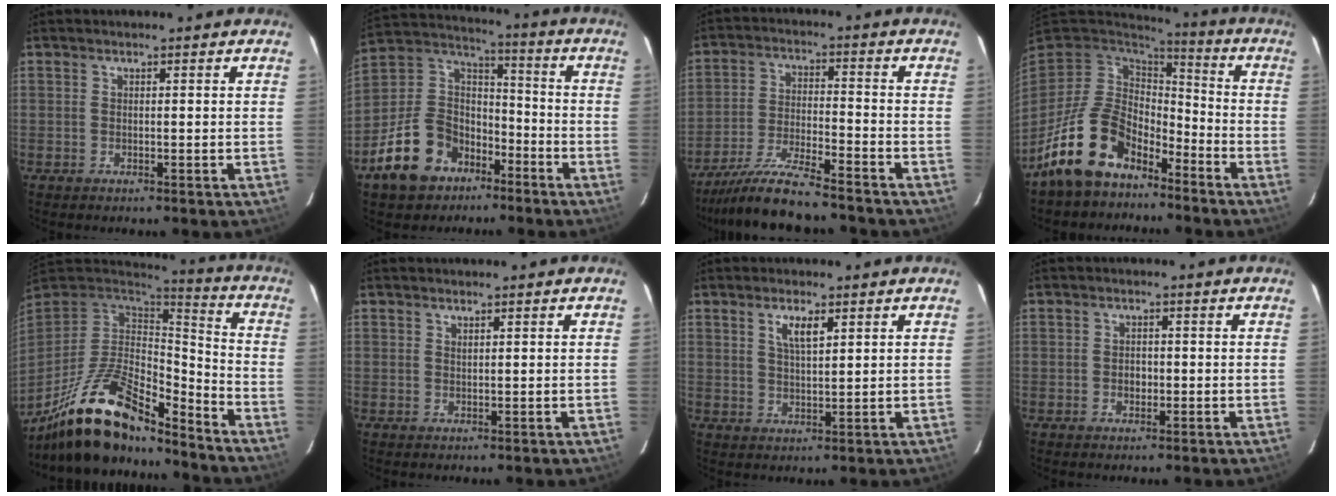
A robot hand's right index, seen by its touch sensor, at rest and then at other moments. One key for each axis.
{"total": 16.5, "fx": -9.3, "fy": 11.5, "fz": 7.3, "tx": -0.180, "ty": 0.042, "tz": -0.145}
{"total": 12.6, "fx": -11.4, "fy": 0.7, "fz": 5.3, "tx": -0.112, "ty": -0.013, "tz": -0.201}
{"total": 14.8, "fx": -9.8, "fy": 8.6, "fz": 7.0, "tx": -0.157, "ty": 0.005, "tz": -0.163}
{"total": 20.1, "fx": -15.0, "fy": 6.6, "fz": 11.7, "tx": -0.241, "ty": -0.018, "tz": -0.266}
{"total": 0.6, "fx": 0.5, "fy": 0.1, "fz": 0.3, "tx": -0.005, "ty": 0.001, "tz": 0.010}
{"total": 4.0, "fx": 2.1, "fy": 1.2, "fz": 3.2, "tx": -0.059, "ty": 0.001, "tz": 0.039}
{"total": 1.8, "fx": -0.4, "fy": 1.5, "fz": 0.9, "tx": -0.017, "ty": 0.004, "tz": -0.007}